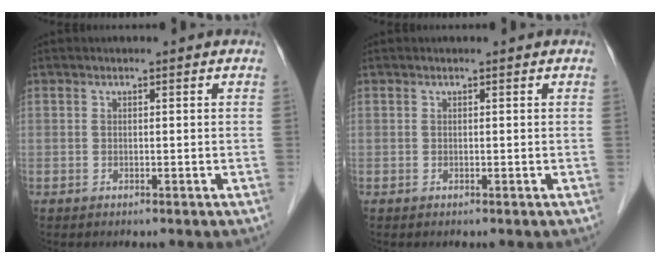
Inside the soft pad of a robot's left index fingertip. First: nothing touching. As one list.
[{"total": 0.0}]